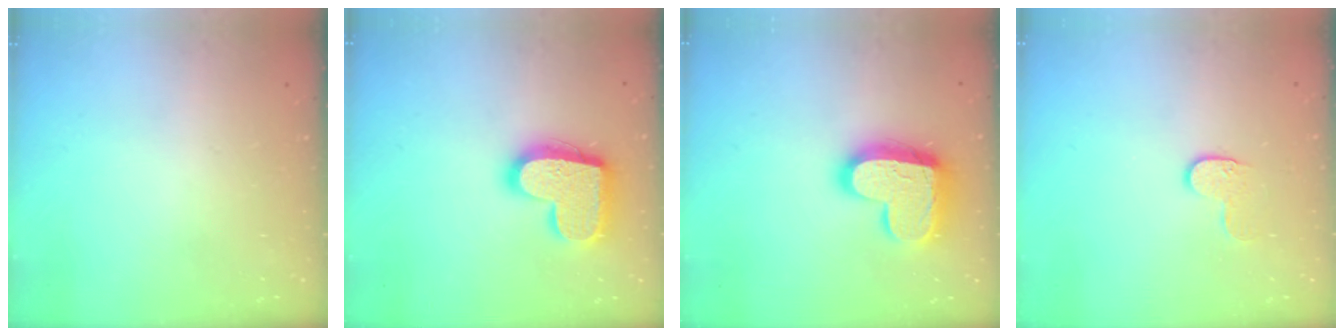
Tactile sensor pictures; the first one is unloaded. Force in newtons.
{"total": 18.5, "press": 18.5, "slide": 1.0}
{"total": 17.1, "press": 17.0, "slide": 1.1}
{"total": 5.6, "press": 5.6, "slide": 0.5}